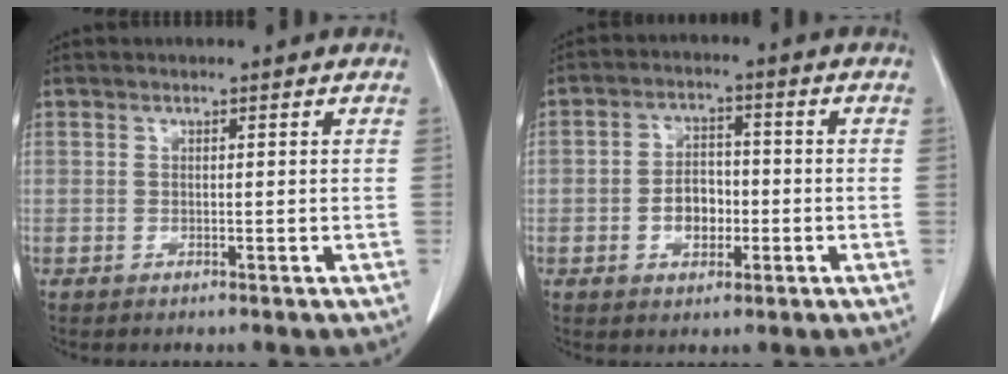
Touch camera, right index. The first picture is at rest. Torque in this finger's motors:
{"motor_torque": [0.71, -0.21, 0.30, 0.04]}